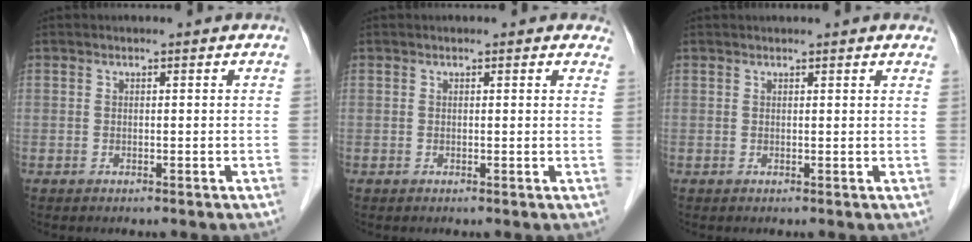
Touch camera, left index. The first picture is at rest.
{"total": 2.2, "force": [1.8, 0.9, 0.9], "torque": [0.003, 0.000, 0.005]}
{"total": 4.3, "force": [3.9, 0.3, 1.8], "torque": [-0.020, 0.016, 0.035]}